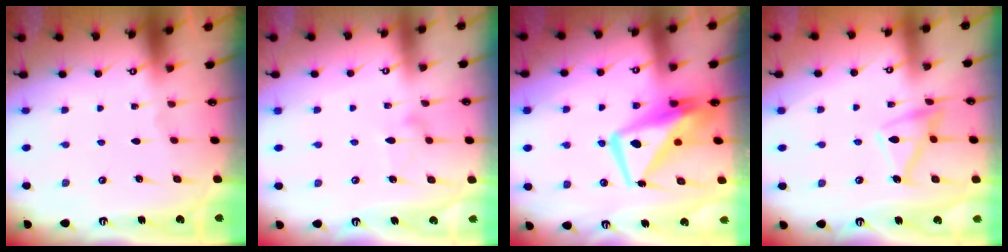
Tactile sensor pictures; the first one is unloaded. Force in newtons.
{"total": 8.1, "press": 8.1, "slide": 0.4}
{"total": 11.0, "press": 10.8, "slide": 1.9}
{"total": 13.3, "press": 13.3, "slide": 0.9}